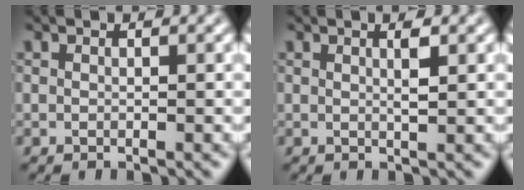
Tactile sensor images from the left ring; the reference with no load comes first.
{"total": 1.2, "force": [0.1, 0.1, 1.1], "torque": [-0.016, 0.001, 0.006]}